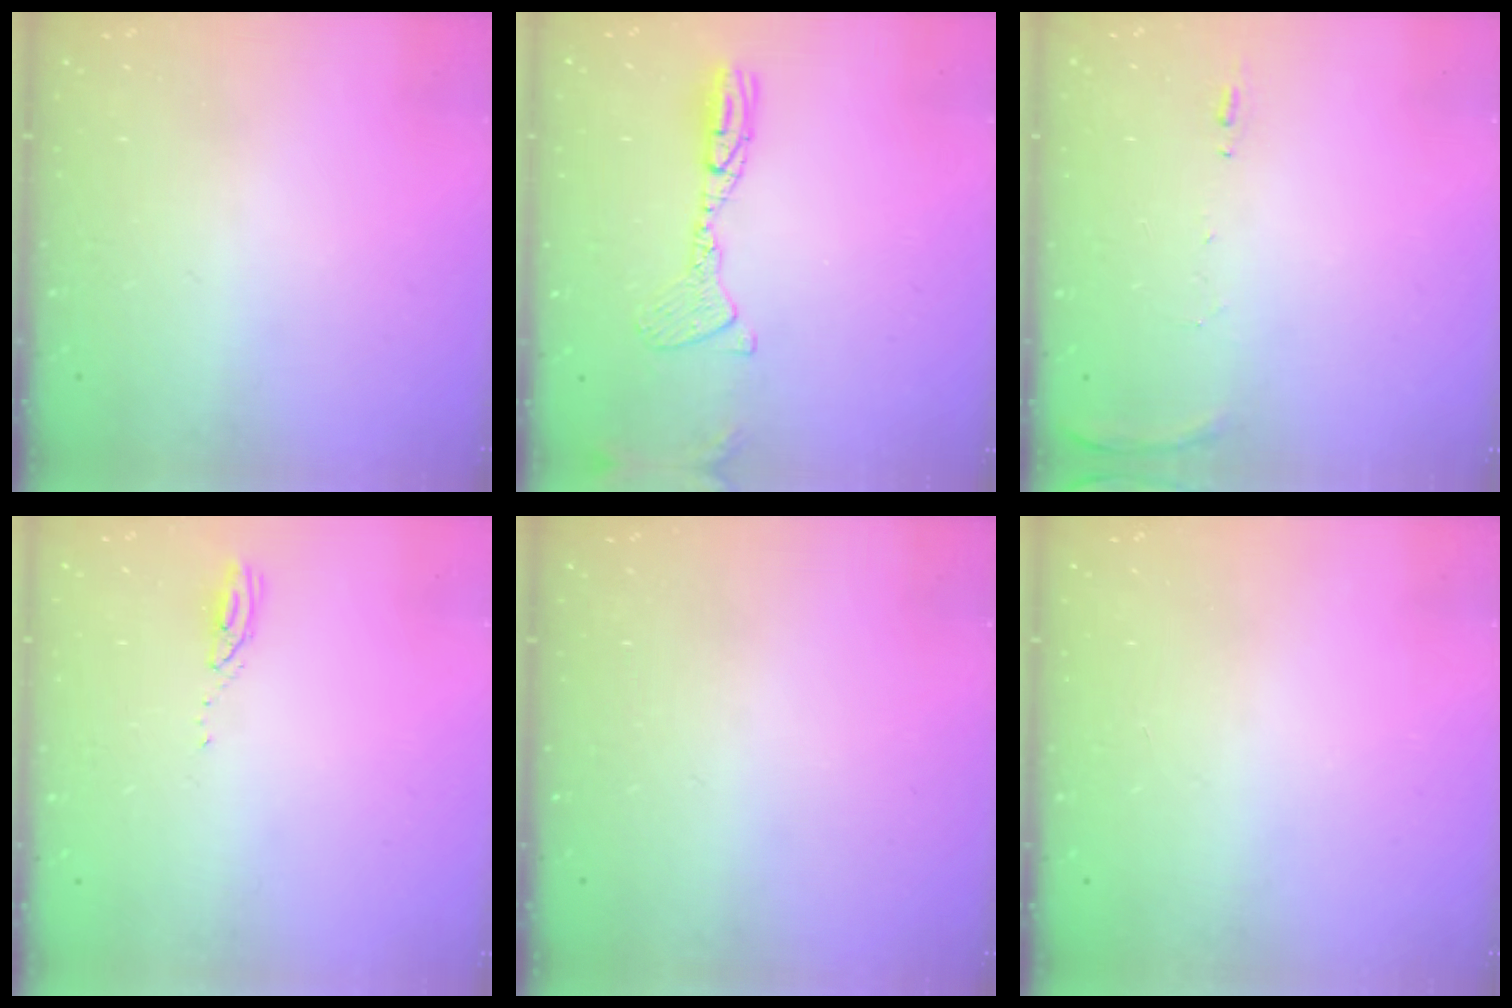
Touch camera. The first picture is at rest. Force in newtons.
{"total": 11.8, "press": 11.6, "slide": 2.1}
{"total": 6.6, "press": 6.5, "slide": 0.7}
{"total": 3.0, "press": 3.0, "slide": 0.1}
{"total": 0.0}
{"total": 0.0}